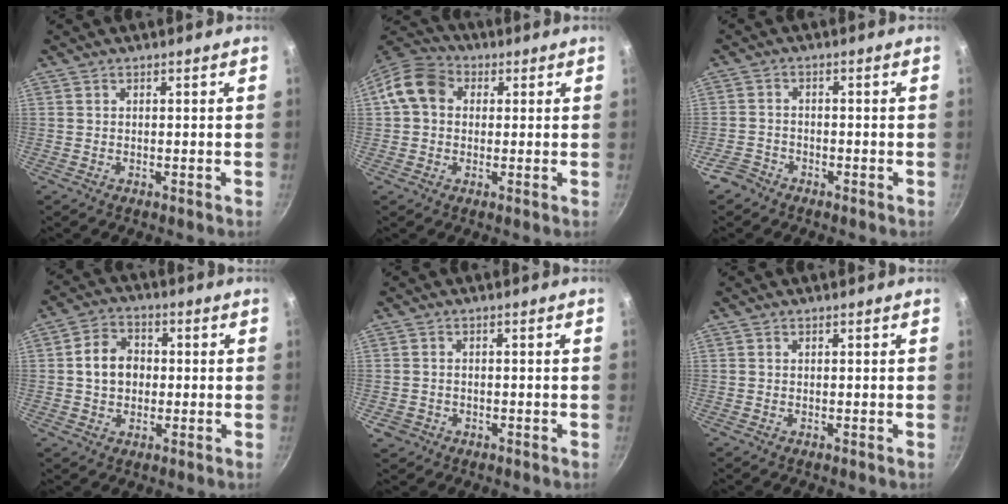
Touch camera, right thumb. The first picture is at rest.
{"total": 8.9, "force": [1.4, 7.2, 5.0], "torque": [-0.066, 0.021, 0.005]}
{"total": 3.5, "force": [-2.7, 2.1, 0.7], "torque": [-0.013, 0.030, -0.051]}
{"total": 6.8, "force": [0.0, 5.6, 3.9], "torque": [-0.044, 0.016, -0.011]}
{"total": 2.6, "force": [-1.0, 2.3, 0.9], "torque": [-0.018, 0.009, -0.007]}
{"total": 0.0}